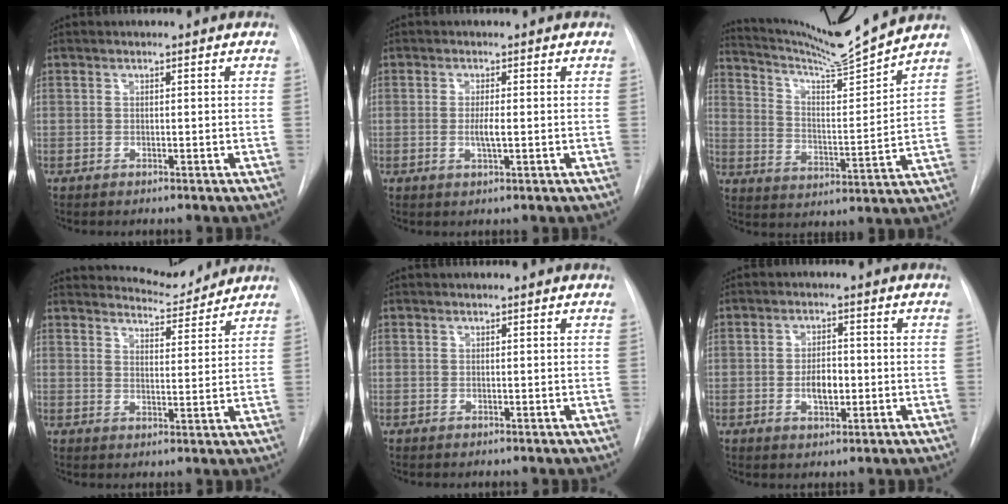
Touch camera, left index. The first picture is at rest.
{"total": 2.2, "force": [-1.0, 0.1, 2.0], "torque": [-0.040, -0.010, -0.014]}
{"total": 14.9, "force": [13.9, -1.9, 5.2], "torque": [-0.098, -0.034, 0.224]}
{"total": 6.0, "force": [6.0, 0.7, 0.0], "torque": [-0.002, -0.012, 0.084]}
{"total": 0.0}
{"total": 4.0, "force": [-1.5, 1.9, 3.3], "torque": [-0.053, -0.004, -0.020]}